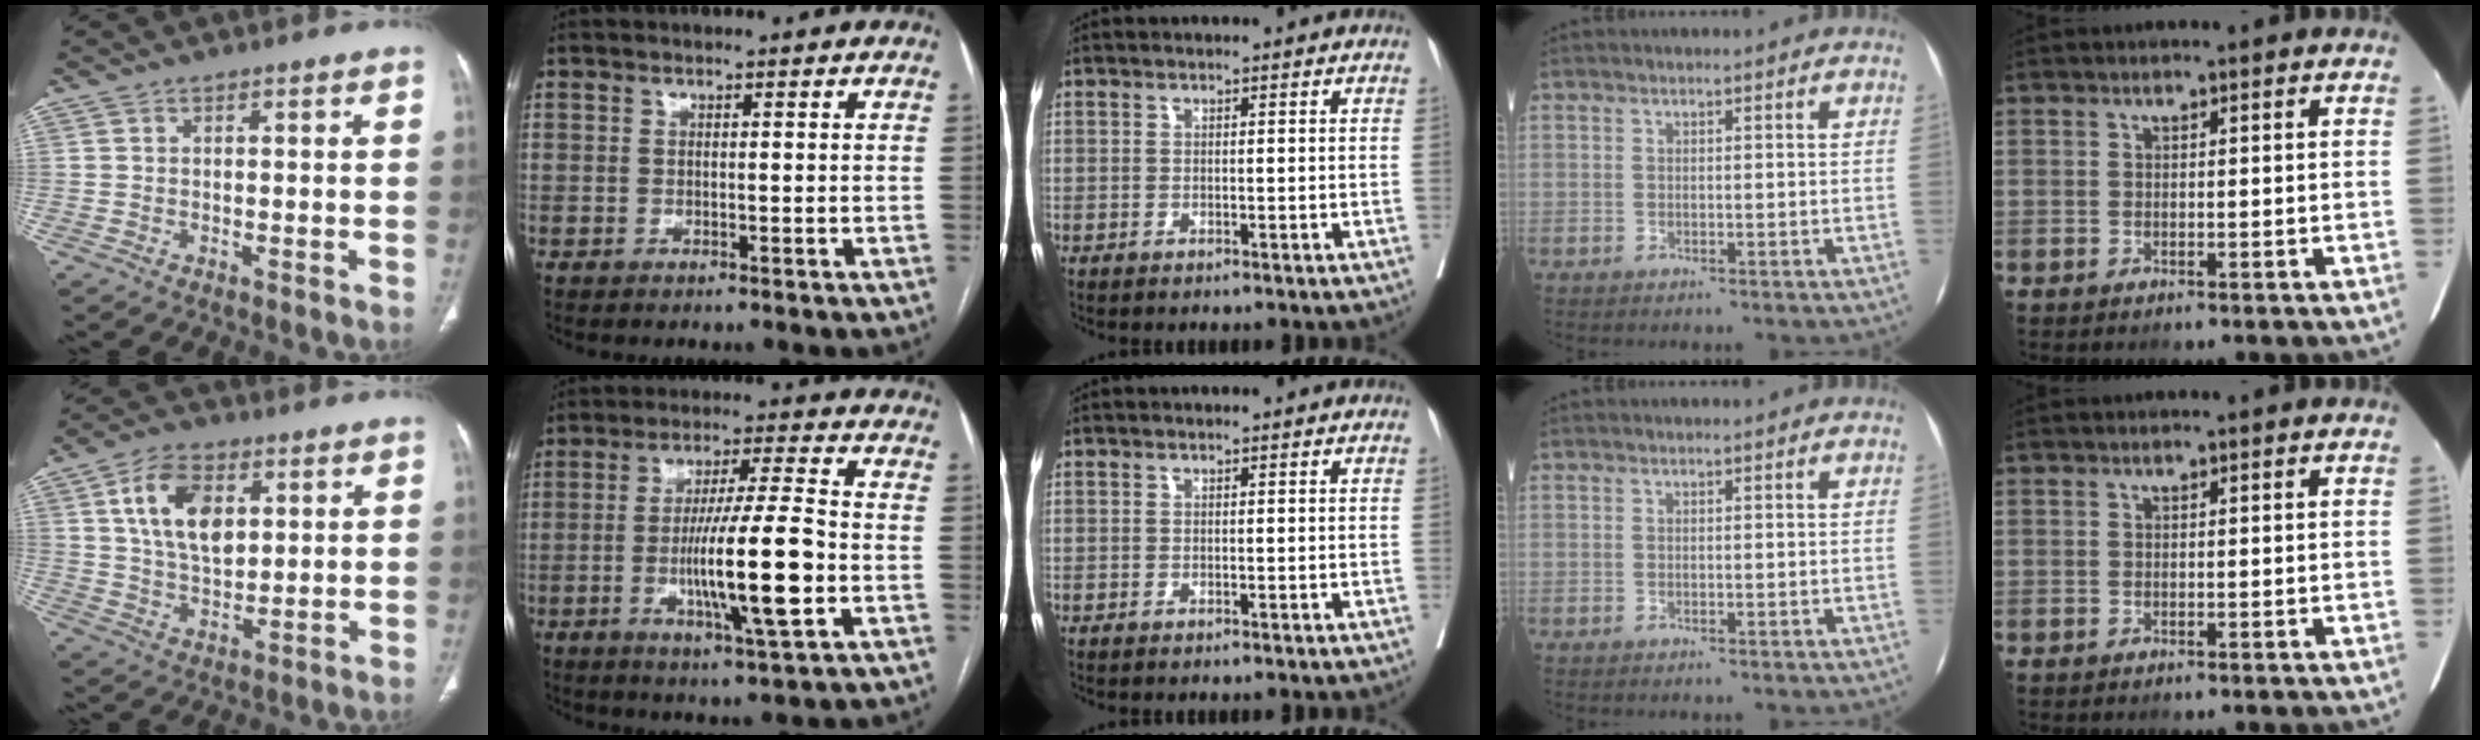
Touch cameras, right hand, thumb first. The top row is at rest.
{"thumb": {"total": 12.4, "force": [3.9, 7.5, 9.1], "torque": [-0.143, -0.009, 0.072]}, "index": {"total": 13.6, "force": [-3.2, 0.2, 13.2], "torque": [-0.237, -0.010, -0.057]}}